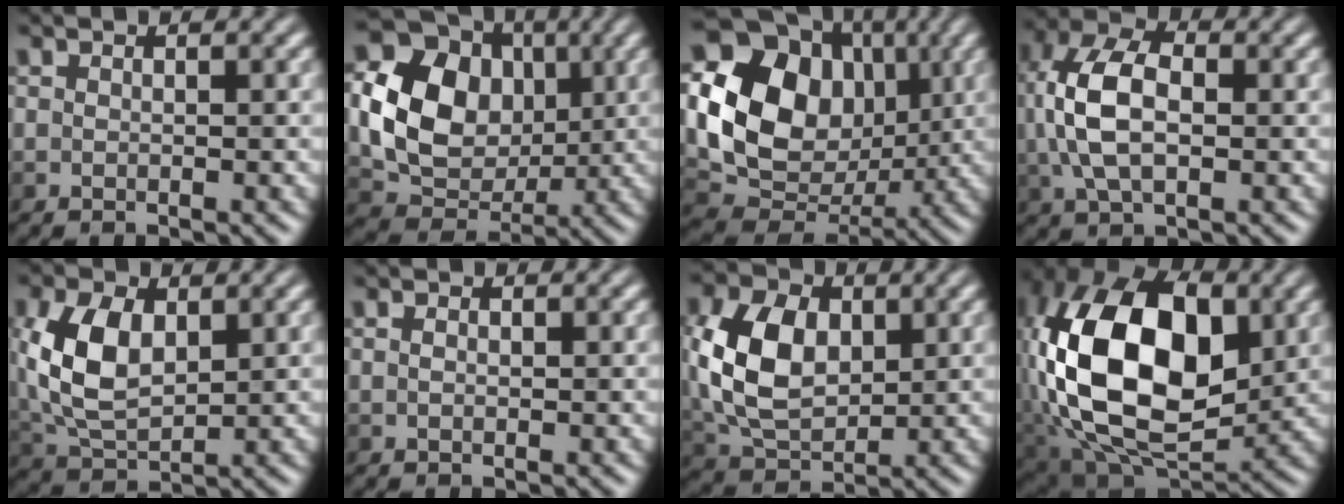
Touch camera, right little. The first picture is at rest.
{"total": 10.4, "force": [0.9, 8.2, 6.3], "torque": [-0.129, -0.006, 0.013]}
{"total": 14.5, "force": [1.8, 11.4, 8.8], "torque": [-0.170, -0.003, 0.034]}
{"total": 7.7, "force": [0.7, 4.8, 6.1], "torque": [-0.139, 0.011, 0.005]}
{"total": 7.3, "force": [1.4, 4.6, 5.6], "torque": [-0.128, 0.005, 0.027]}
{"total": 0.8, "force": [0.2, 0.5, 0.5], "torque": [-0.009, -0.001, 0.002]}
{"total": 8.8, "force": [1.1, 6.1, 6.3], "torque": [-0.142, 0.008, 0.017]}
{"total": 18.5, "force": [1.5, 11.6, 14.3], "torque": [-0.282, 0.013, 0.012]}